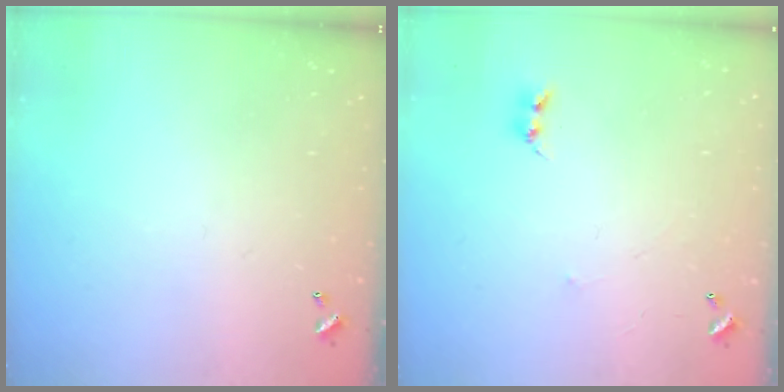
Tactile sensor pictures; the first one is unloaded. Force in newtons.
{"total": 2.4, "press": 2.4, "slide": 0.4}